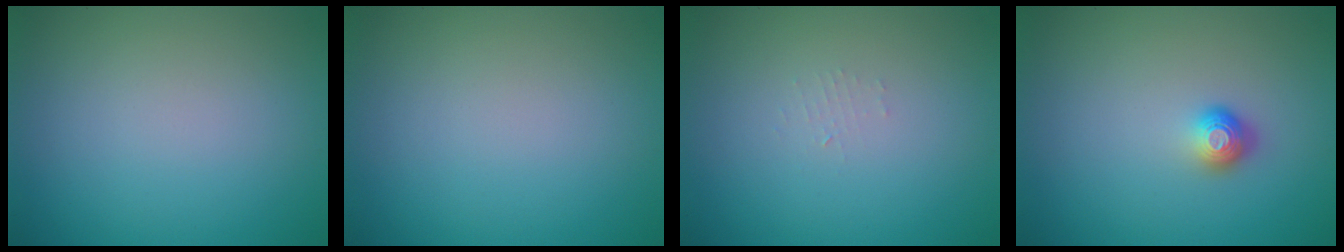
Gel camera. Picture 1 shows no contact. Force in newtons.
{"total": 0.0}
{"total": 0.7, "press": 0.7, "slide": 0.1}
{"total": 1.7, "press": 1.3, "slide": 1.2}